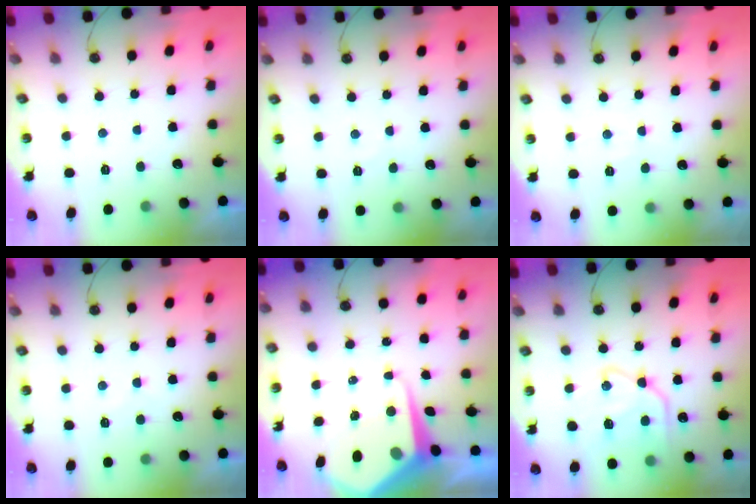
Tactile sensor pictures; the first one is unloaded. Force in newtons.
{"total": 3.6, "press": 3.6, "slide": 0.6}
{"total": 3.7, "press": 3.6, "slide": 0.5}
{"total": 4.3, "press": 4.2, "slide": 0.6}
{"total": 10.5, "press": 10.5, "slide": 0.8}
{"total": 18.0, "press": 17.9, "slide": 1.9}